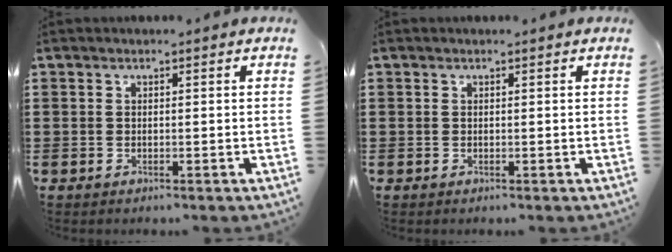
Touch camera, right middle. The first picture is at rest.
{"total": 0.0}